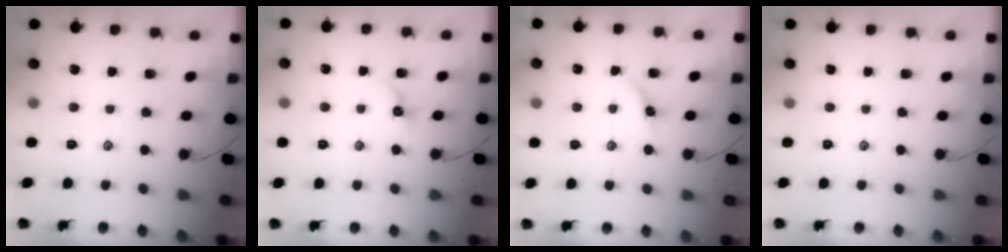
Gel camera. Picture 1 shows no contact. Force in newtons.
{"total": 3.9, "press": 3.9, "slide": 0.6}
{"total": 5.7, "press": 5.7, "slide": 0.7}
{"total": 0.0}